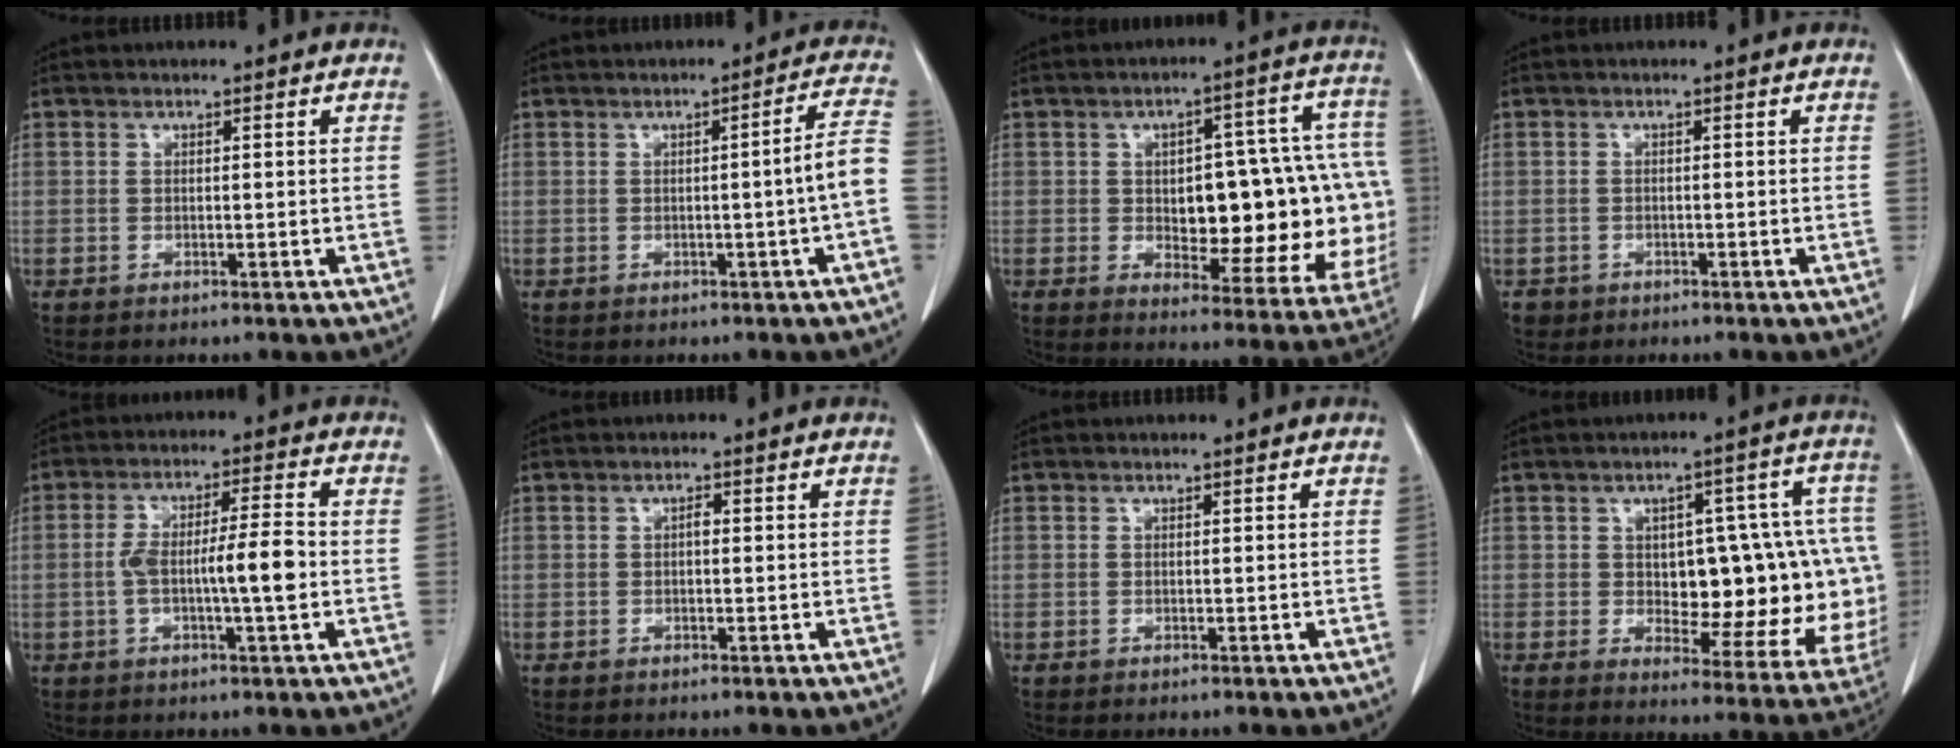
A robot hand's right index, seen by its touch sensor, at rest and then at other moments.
{"total": 5.1, "force": [-1.2, -1.0, 4.8], "torque": [-0.057, 0.008, -0.019]}
{"total": 22.5, "force": [-0.9, 8.7, 20.7], "torque": [-0.193, 0.037, 0.016]}
{"total": 1.6, "force": [-0.8, 1.4, -0.1], "torque": [-0.007, 0.005, -0.012]}
{"total": 8.2, "force": [-1.4, 0.7, 8.0], "torque": [-0.148, 0.011, -0.025]}
{"total": 0.8, "force": [0.0, 0.3, 0.7], "torque": [-0.013, 0.003, -0.002]}
{"total": 0.0}
{"total": 18.8, "force": [-0.4, 7.9, 17.1], "torque": [-0.168, 0.030, 0.016]}